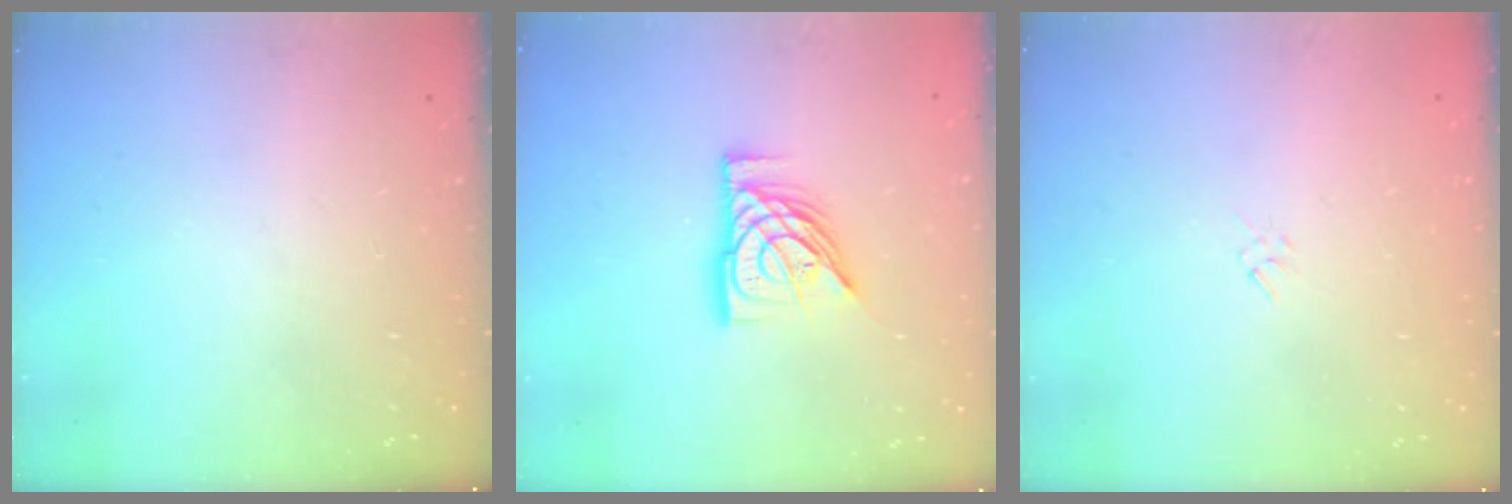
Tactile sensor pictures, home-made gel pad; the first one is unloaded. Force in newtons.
{"total": 12.1, "press": 12.1, "slide": 1.3}
{"total": 1.6, "press": 1.6, "slide": 0.4}